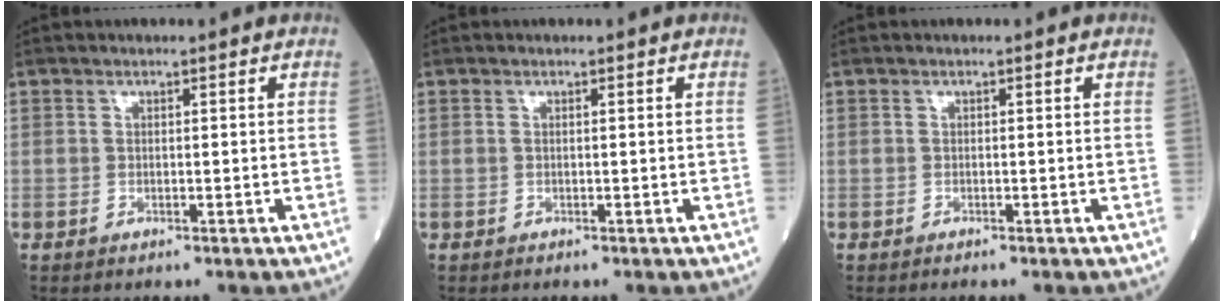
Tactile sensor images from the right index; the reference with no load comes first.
{"total": 0.0}
{"total": 0.0}